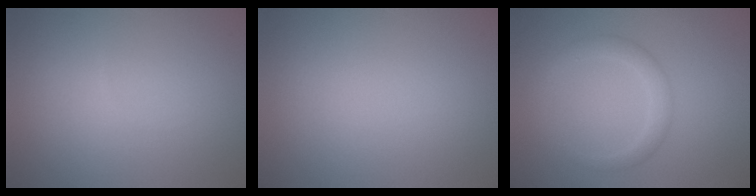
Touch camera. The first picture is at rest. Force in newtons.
{"total": 0.0}
{"total": 2.2, "press": 2.2, "slide": 0.1}